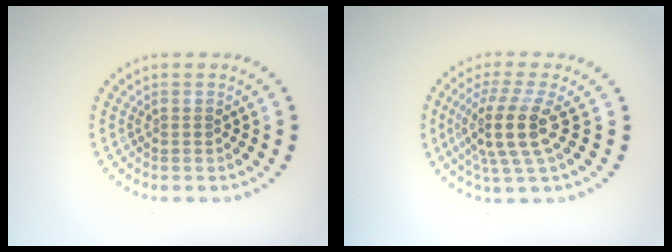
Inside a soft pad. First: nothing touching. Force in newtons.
{"total": 4.4, "press": 3.4, "slide": 2.9}